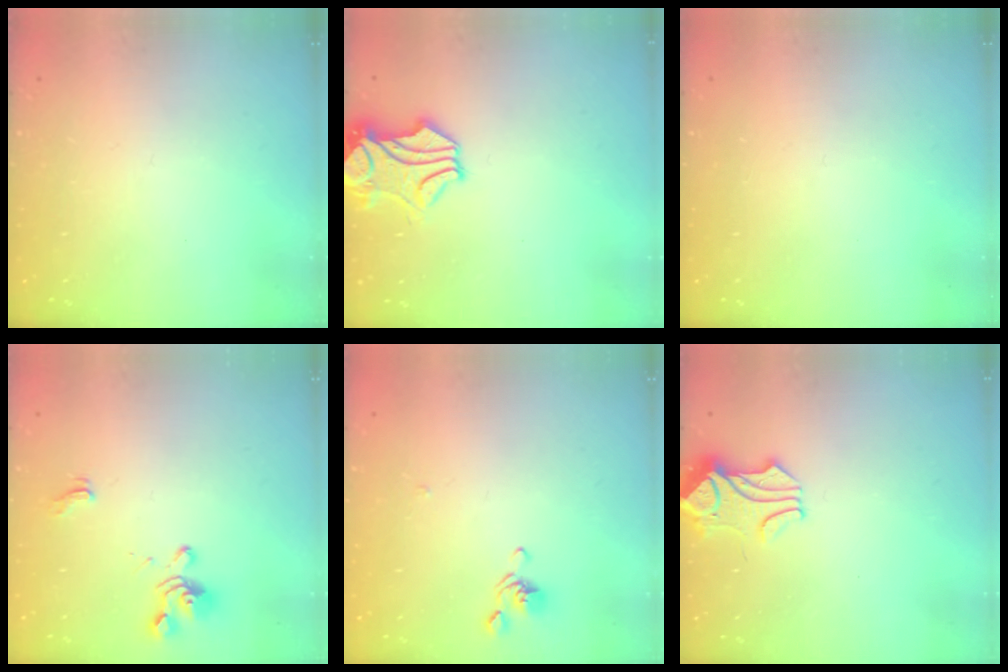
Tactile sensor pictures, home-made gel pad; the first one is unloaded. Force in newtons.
{"total": 2.0, "press": 1.6, "slide": 1.2}
{"total": 0.0}
{"total": 5.4, "press": 5.4, "slide": 0.3}
{"total": 1.4, "press": 1.2, "slide": 0.6}
{"total": 1.4, "press": 0.6, "slide": 1.2}